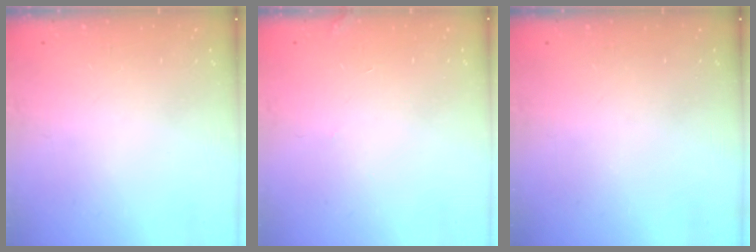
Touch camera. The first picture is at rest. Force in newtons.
{"total": 1.9, "press": 1.9, "slide": 0.2}
{"total": 0.0}